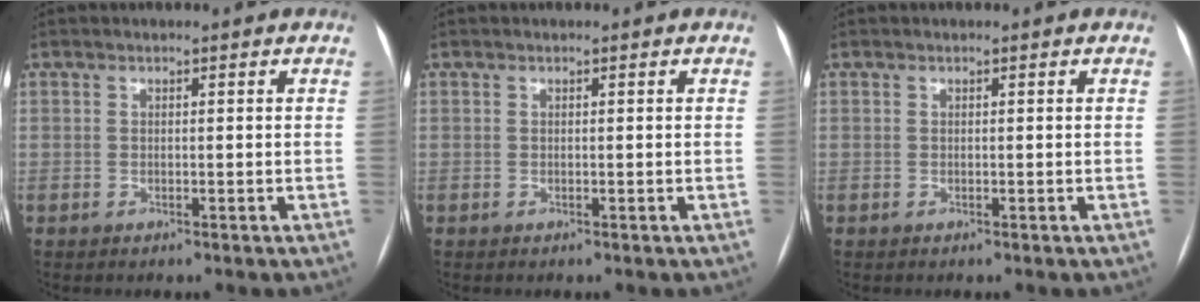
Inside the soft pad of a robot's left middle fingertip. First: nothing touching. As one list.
[{"total": 0.0}, {"total": 0.0}]